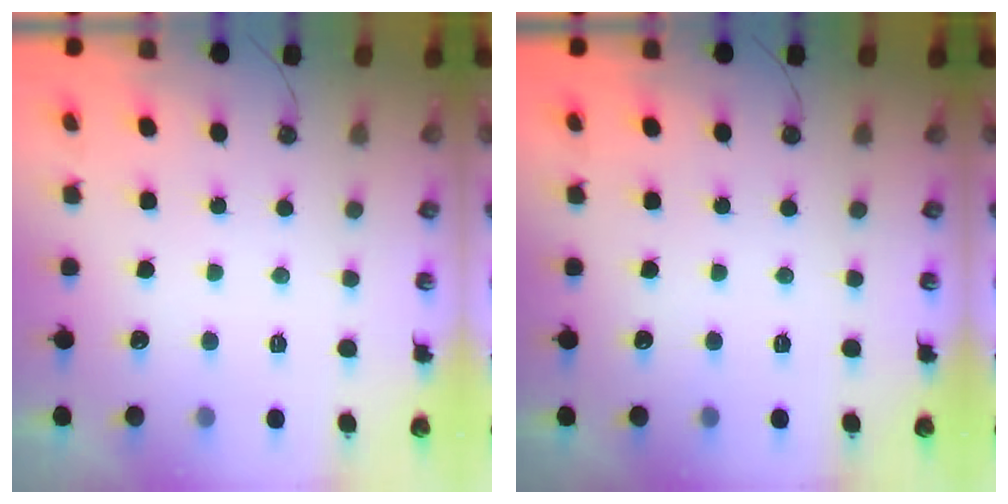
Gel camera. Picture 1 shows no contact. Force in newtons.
{"total": 0.0}